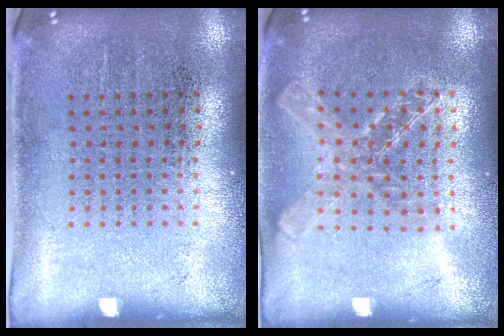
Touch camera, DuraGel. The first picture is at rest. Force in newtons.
{"total": 1.5, "press": 1.3, "slide": 0.6}